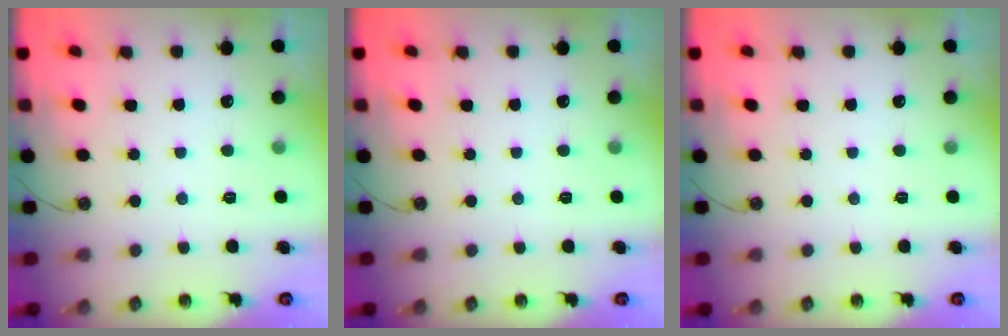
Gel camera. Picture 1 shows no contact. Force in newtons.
{"total": 0.0}
{"total": 0.0}